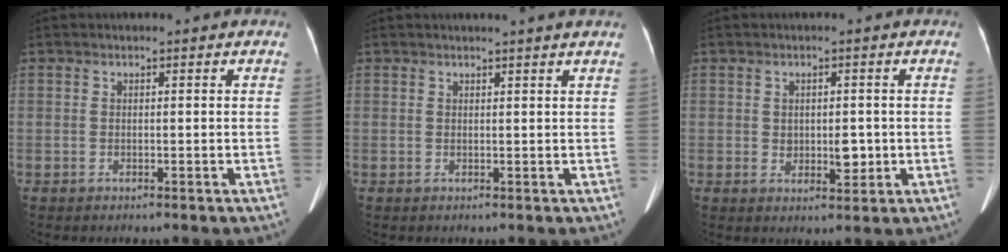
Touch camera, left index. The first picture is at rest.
{"total": 3.1, "force": [2.7, -0.7, 1.3], "torque": [-0.019, 0.004, 0.028]}
{"total": 3.3, "force": [-0.2, 2.0, 2.7], "torque": [-0.037, -0.001, 0.005]}